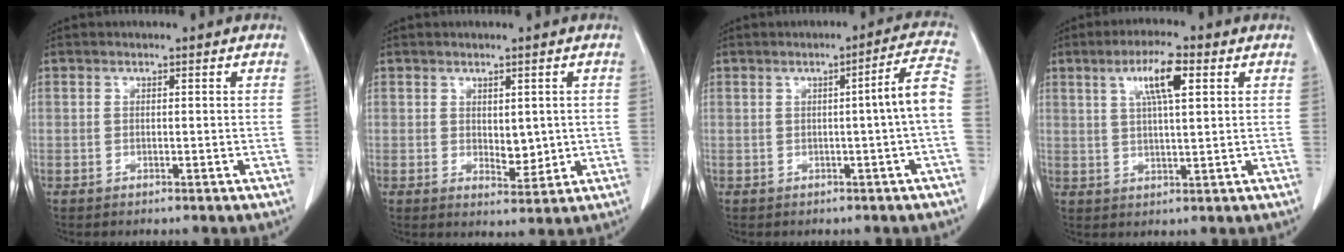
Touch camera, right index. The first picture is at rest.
{"total": 3.8, "force": [0.3, 2.0, 3.2], "torque": [-0.044, -0.011, 0.013]}
{"total": 5.7, "force": [-0.5, -0.9, 5.6], "torque": [-0.077, 0.011, -0.006]}
{"total": 7.2, "force": [3.0, 1.1, 6.5], "torque": [-0.119, 0.009, 0.052]}